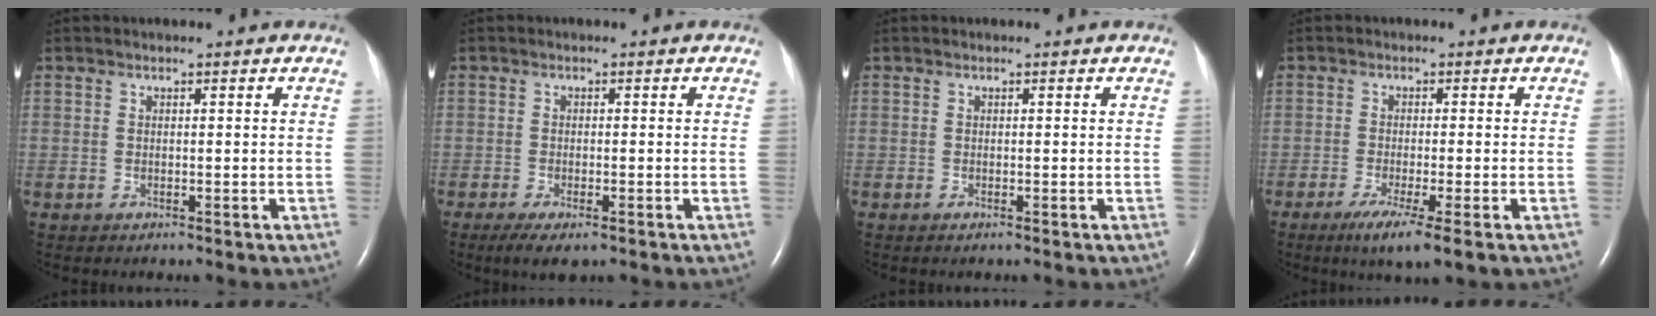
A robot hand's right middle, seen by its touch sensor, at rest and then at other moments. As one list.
[{"total": 4.3, "force": [-2.7, 1.3, 3.1], "torque": [-0.057, -0.009, -0.041]}, {"total": 0.0}, {"total": 6.2, "force": [-3.5, 0.1, 5.1], "torque": [-0.090, -0.021, -0.057]}]